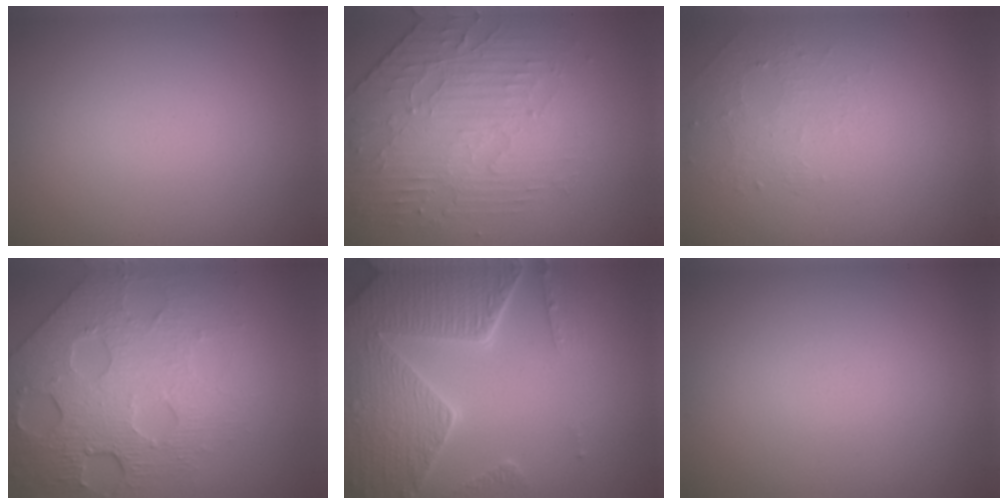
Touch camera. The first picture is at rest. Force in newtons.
{"total": 4.1, "press": 3.5, "slide": 2.1}
{"total": 1.3, "press": 0.7, "slide": 1.2}
{"total": 7.9, "press": 5.4, "slide": 5.8}
{"total": 8.4, "press": 6.0, "slide": 5.9}
{"total": 0.0}